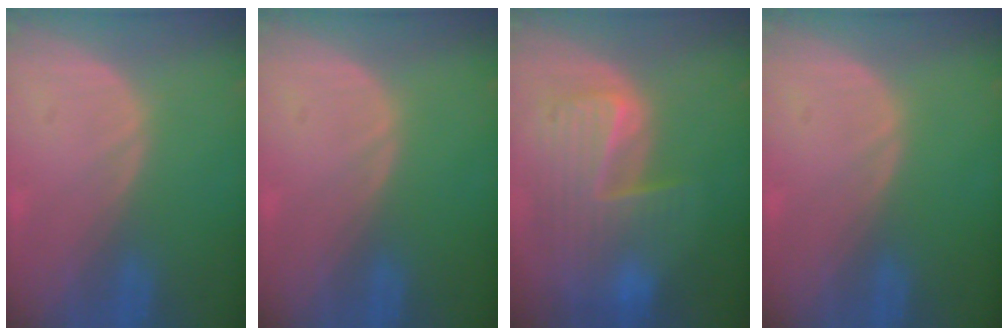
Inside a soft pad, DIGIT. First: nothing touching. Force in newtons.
{"total": 0.0}
{"total": 9.9, "press": 8.5, "slide": 5.1}
{"total": 0.0}